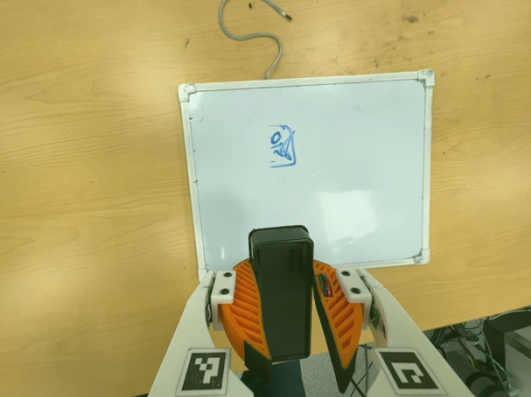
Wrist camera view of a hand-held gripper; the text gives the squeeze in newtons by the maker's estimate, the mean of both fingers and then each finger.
{"total": 11.0, "left": 11.0, "right": 11.0}